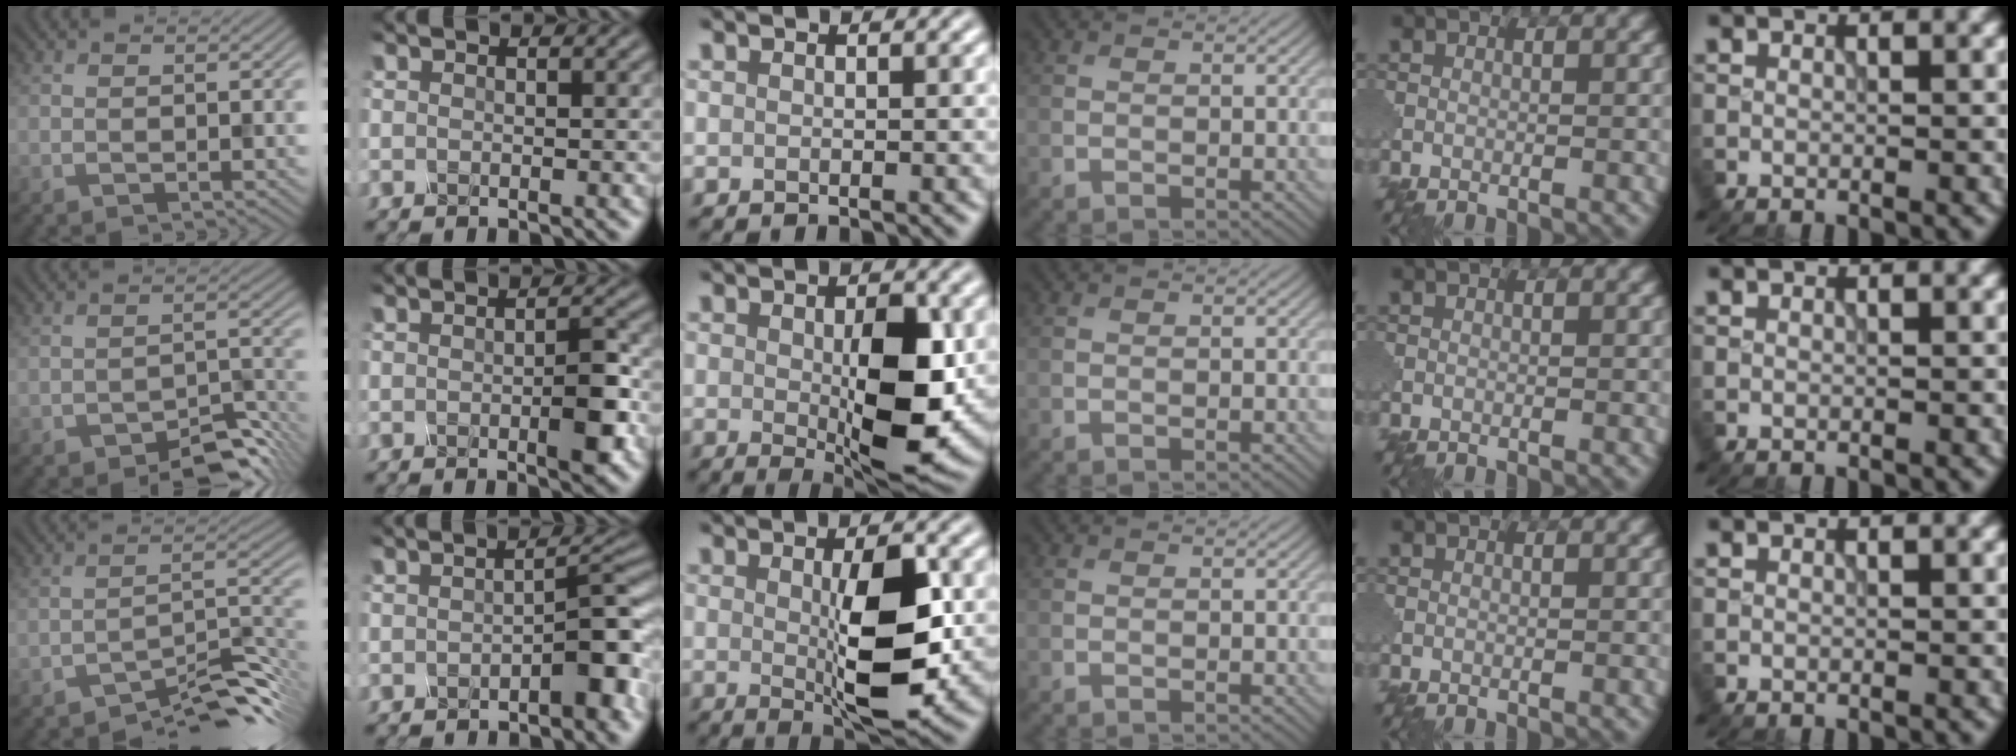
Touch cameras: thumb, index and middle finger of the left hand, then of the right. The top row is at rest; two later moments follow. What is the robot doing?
{"motion": "press", "object": "mechanical pencil"}